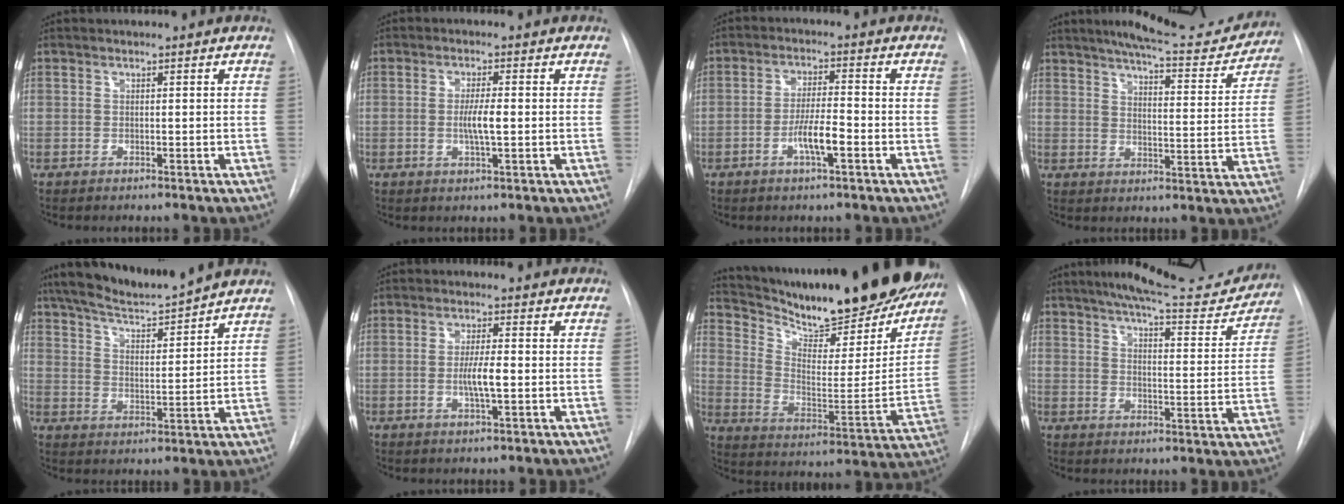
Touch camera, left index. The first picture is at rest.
{"total": 3.7, "force": [-0.3, 0.4, 3.7], "torque": [-0.070, -0.003, -0.006]}
{"total": 5.1, "force": [-2.1, 0.7, 4.6], "torque": [-0.089, 0.000, -0.040]}
{"total": 16.1, "force": [14.7, 2.7, 6.0], "torque": [-0.079, -0.019, 0.184]}
{"total": 12.2, "force": [11.1, 0.4, 5.0], "torque": [-0.085, 0.001, 0.182]}
{"total": 4.1, "force": [-0.6, 0.4, 4.0], "torque": [-0.076, -0.004, -0.011]}
{"total": 30.8, "force": [26.0, 6.6, 15.1], "torque": [-0.252, -0.065, 0.359]}
{"total": 17.3, "force": [15.9, 2.6, 6.4], "torque": [-0.091, -0.025, 0.202]}